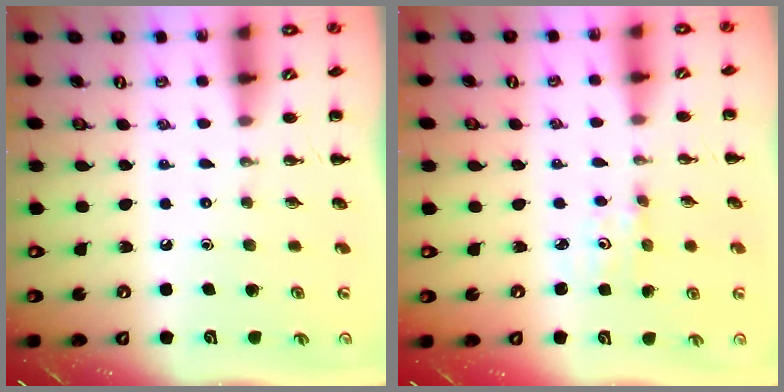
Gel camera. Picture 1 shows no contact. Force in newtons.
{"total": 1.2, "press": 1.2, "slide": 0.3}